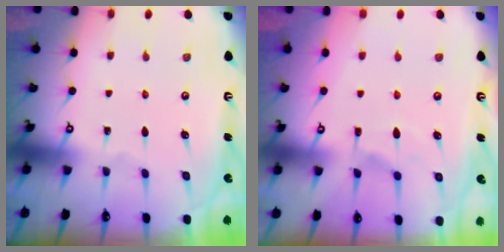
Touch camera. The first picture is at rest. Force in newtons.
{"total": 4.9, "press": 4.7, "slide": 1.4}